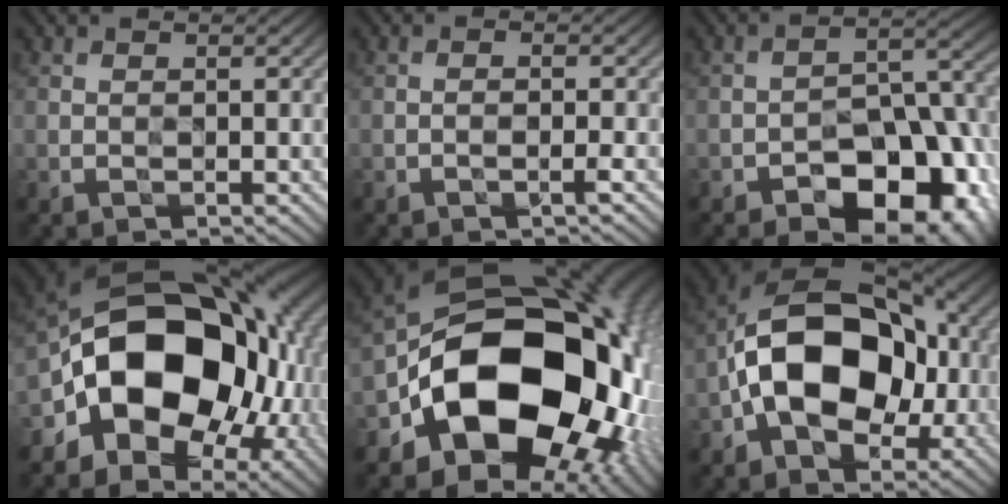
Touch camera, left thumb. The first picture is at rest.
{"total": 1.4, "force": [-0.7, 0.1, 1.2], "torque": [-0.022, 0.008, -0.016]}
{"total": 16.3, "force": [-8.9, 8.5, 10.6], "torque": [-0.126, -0.003, -0.132]}
{"total": 19.2, "force": [-3.0, 13.8, 12.9], "torque": [-0.202, -0.016, -0.043]}
{"total": 20.2, "force": [-5.6, 14.3, 13.2], "torque": [-0.213, -0.024, -0.083]}
{"total": 15.6, "force": [-1.8, 10.5, 11.5], "torque": [-0.179, 0.012, -0.044]}